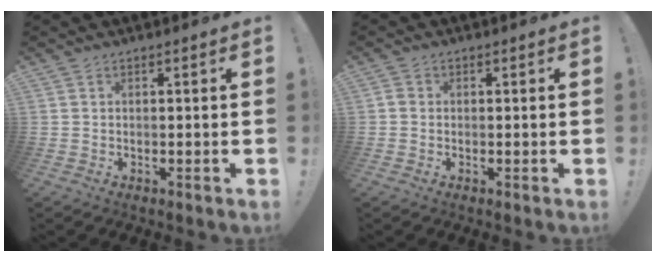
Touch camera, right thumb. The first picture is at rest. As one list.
[{"total": 1.2, "force": [-0.4, 1.0, 0.6], "torque": [-0.016, 0.007, -0.006]}]